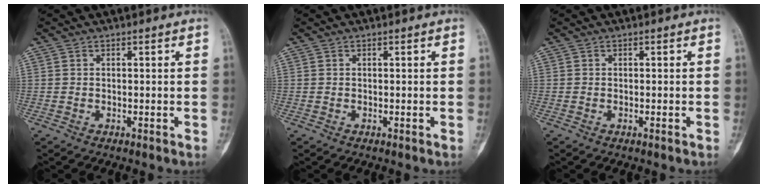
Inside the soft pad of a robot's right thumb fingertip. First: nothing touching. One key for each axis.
{"total": 0.0}
{"total": 0.0}